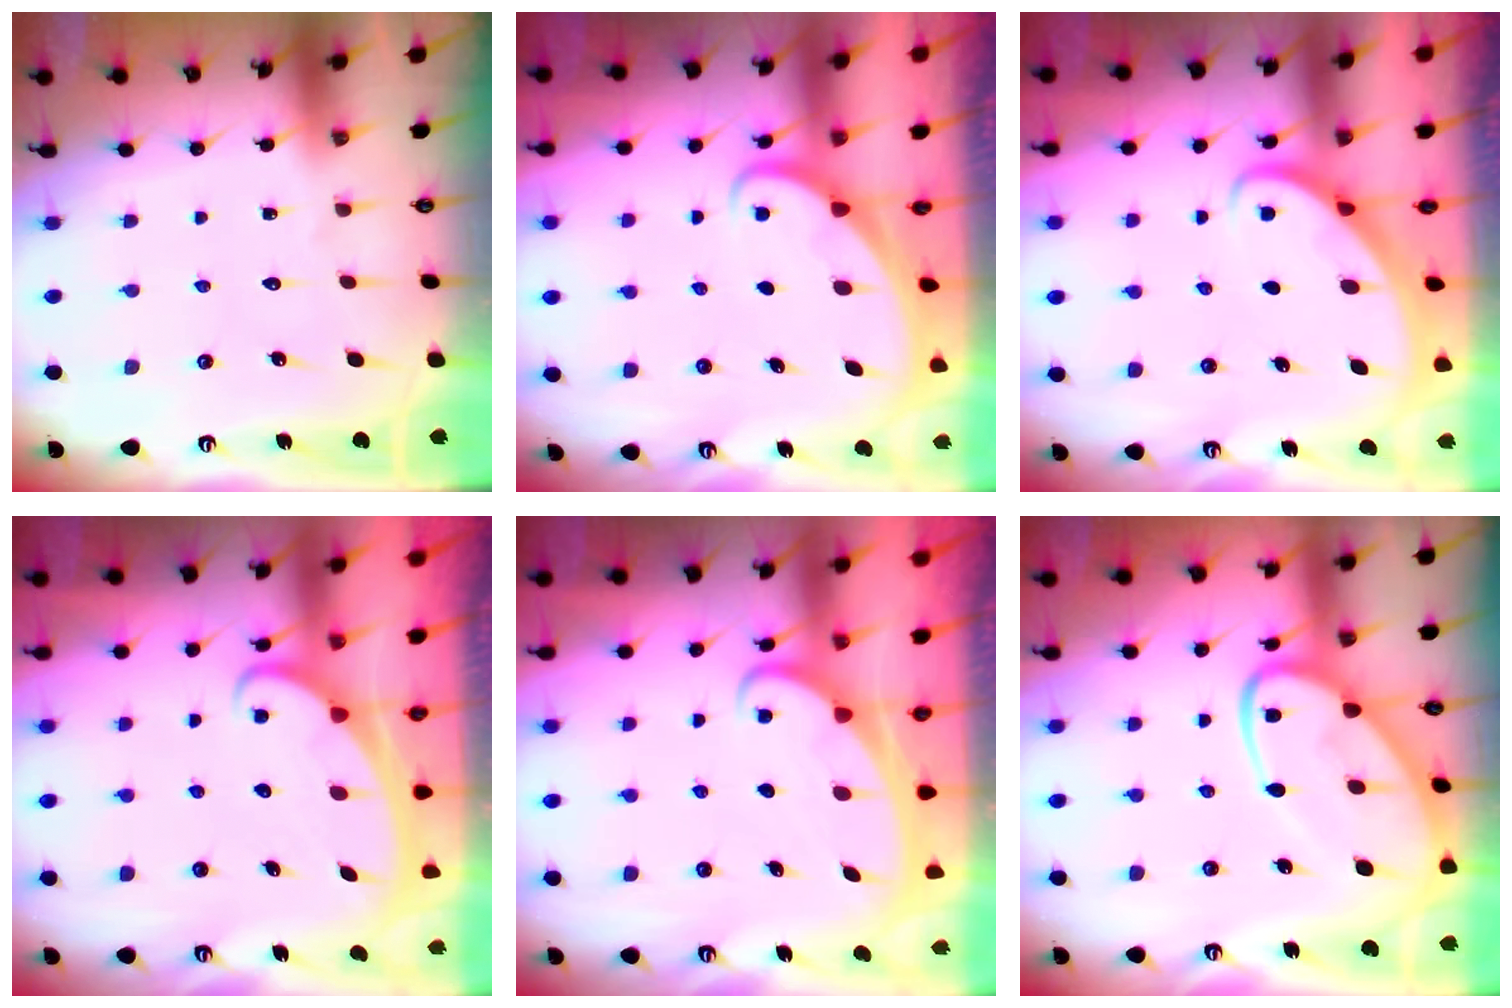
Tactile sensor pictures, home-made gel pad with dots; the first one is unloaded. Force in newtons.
{"total": 1.9, "press": 1.9, "slide": 0.1}
{"total": 2.7, "press": 2.7, "slide": 0.2}
{"total": 2.3, "press": 2.3, "slide": 0.2}
{"total": 2.4, "press": 2.4, "slide": 0.3}
{"total": 13.8, "press": 13.8, "slide": 1.0}